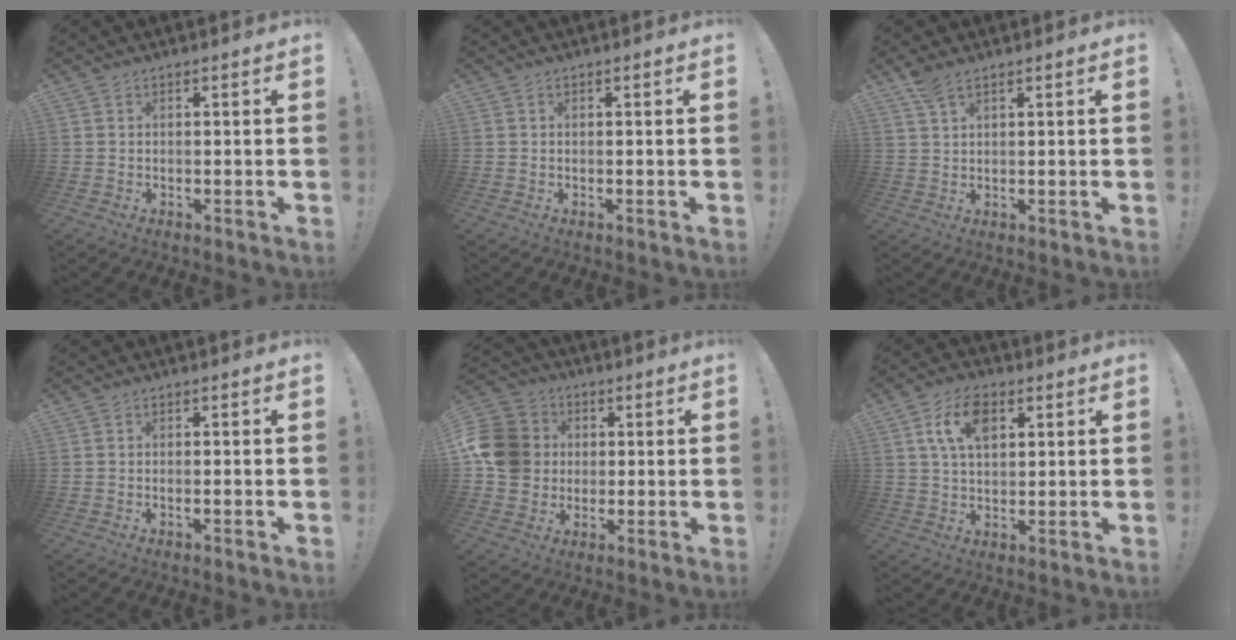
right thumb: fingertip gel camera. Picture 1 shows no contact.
{"total": 0.0}
{"total": 4.3, "force": [3.2, 1.3, 2.7], "torque": [-0.051, -0.011, 0.058]}
{"total": 0.6, "force": [-0.3, -0.2, 0.5], "torque": [-0.008, -0.001, -0.005]}
{"total": 14.2, "force": [1.5, 12.7, 6.2], "torque": [-0.099, 0.001, 0.034]}
{"total": 10.1, "force": [3.8, 6.1, 7.1], "torque": [-0.128, 0.011, 0.073]}